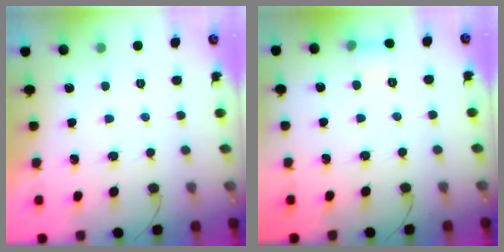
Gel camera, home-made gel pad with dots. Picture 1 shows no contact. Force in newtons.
{"total": 6.6, "press": 6.3, "slide": 2.0}